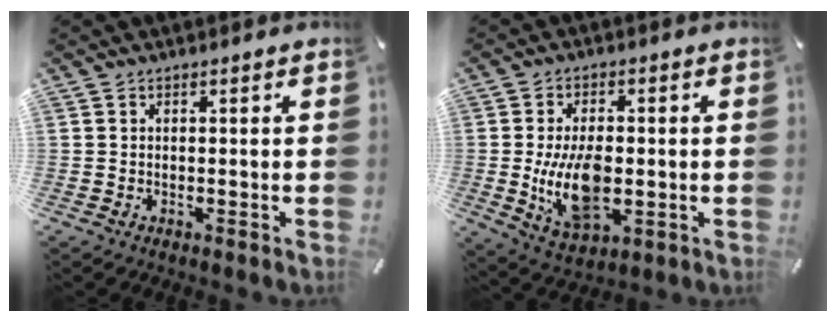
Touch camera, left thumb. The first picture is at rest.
{"total": 12.4, "force": [-1.2, 6.8, 10.2], "torque": [-0.198, -0.010, -0.016]}